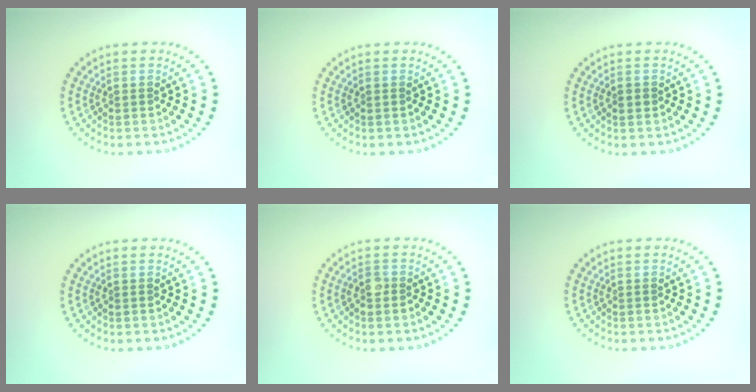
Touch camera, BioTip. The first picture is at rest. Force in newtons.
{"total": 0.0}
{"total": 0.9, "press": 0.9, "slide": 0.2}
{"total": 0.0}
{"total": 1.1, "press": 1.0, "slide": 0.5}
{"total": 0.0}